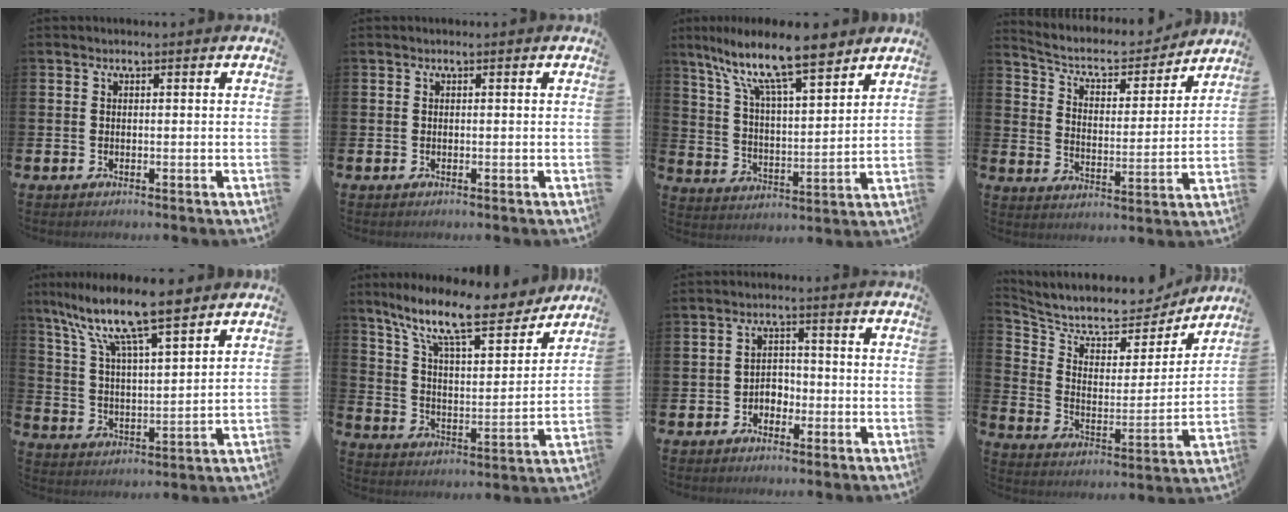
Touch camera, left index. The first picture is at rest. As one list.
[{"total": 0.0}, {"total": 11.8, "force": [9.6, 2.1, 6.6], "torque": [-0.154, -0.044, 0.165]}, {"total": 6.3, "force": [5.6, 2.2, 1.8], "torque": [-0.060, -0.045, 0.090]}, {"total": 11.3, "force": [9.4, 1.9, 6.0], "torque": [-0.144, -0.048, 0.161]}, {"total": 13.0, "force": [10.4, 3.0, 7.2], "torque": [-0.156, -0.060, 0.174]}, {"total": 2.5, "force": [-1.6, 1.7, 0.7], "torque": [-0.014, 0.007, -0.038]}, {"total": 8.6, "force": [7.7, 3.0, 2.4], "torque": [-0.086, -0.058, 0.130]}]